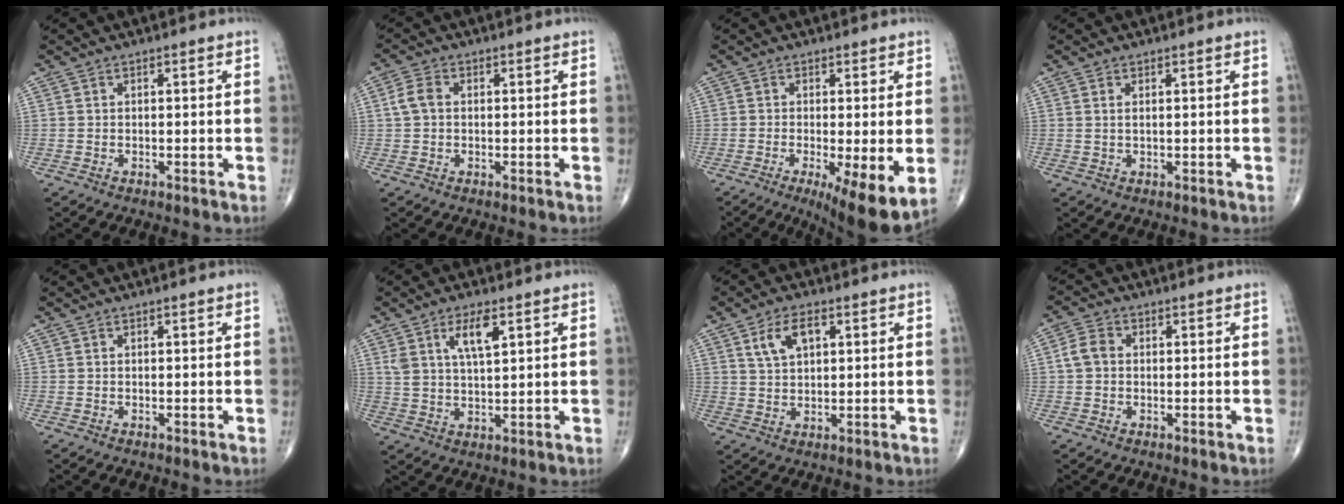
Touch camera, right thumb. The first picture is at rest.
{"total": 3.5, "force": [0.3, 2.5, 2.4], "torque": [-0.054, 0.010, 0.003]}
{"total": 10.3, "force": [-2.7, 2.6, 9.6], "torque": [-0.151, -0.024, -0.039]}
{"total": 1.0, "force": [0.4, 0.3, 0.9], "torque": [-0.022, 0.001, 0.009]}
{"total": 0.0}
{"total": 6.6, "force": [3.2, 2.3, 5.4], "torque": [-0.096, -0.013, 0.062]}
{"total": 6.1, "force": [2.6, 3.2, 4.5], "torque": [-0.078, -0.003, 0.052]}
{"total": 3.8, "force": [0.2, 3.0, 2.3], "torque": [-0.046, 0.012, -0.003]}